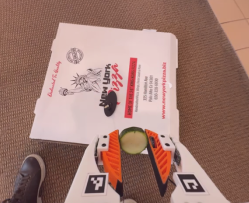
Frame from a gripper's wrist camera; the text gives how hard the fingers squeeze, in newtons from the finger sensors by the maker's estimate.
{"total": 8.3, "left": 8.1, "right": 8.6}